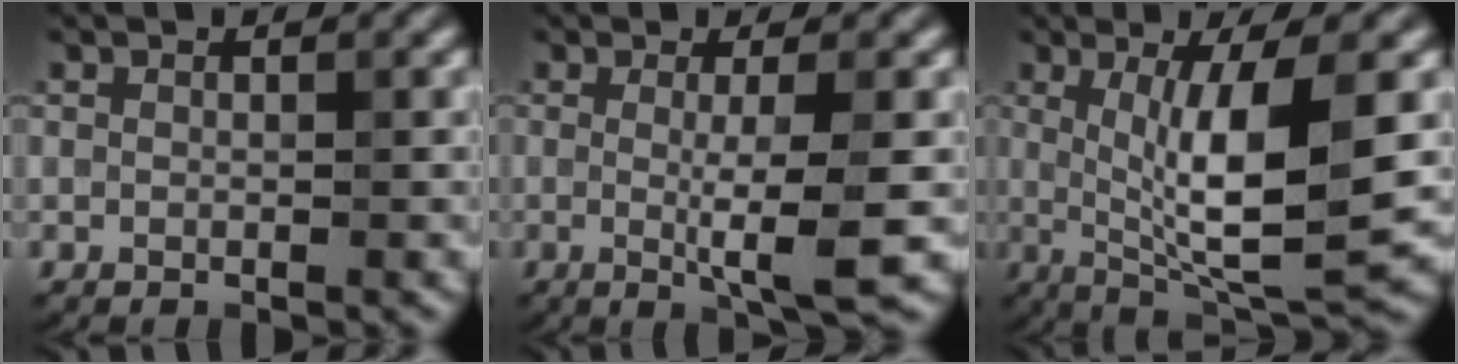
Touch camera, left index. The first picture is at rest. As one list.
[{"total": 4.6, "force": [-0.3, 0.6, 4.5], "torque": [-0.073, -0.013, -0.006]}, {"total": 9.2, "force": [0.4, 2.1, 8.9], "torque": [-0.137, -0.012, 0.016]}]